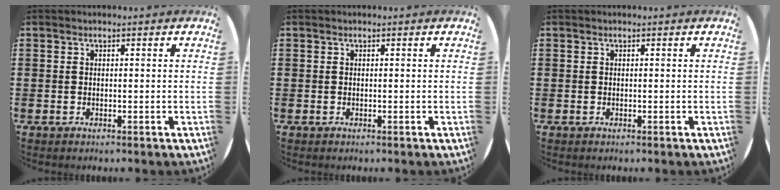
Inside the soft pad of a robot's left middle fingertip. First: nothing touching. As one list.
[{"total": 0.0}, {"total": 0.0}]